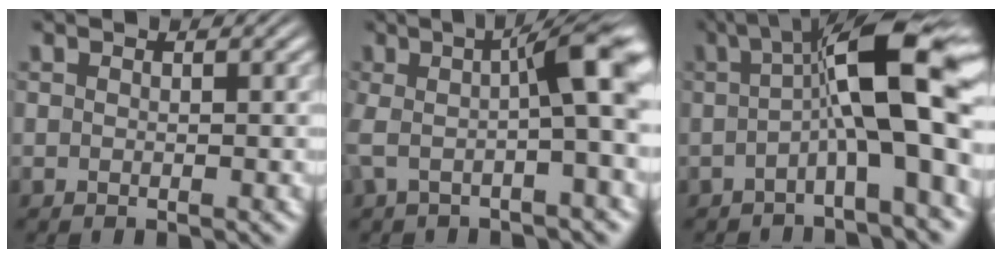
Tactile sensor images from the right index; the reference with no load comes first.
{"total": 7.6, "force": [0.9, 2.0, 7.3], "torque": [-0.105, 0.016, 0.011]}
{"total": 8.7, "force": [1.2, 1.7, 8.5], "torque": [-0.123, 0.015, 0.018]}